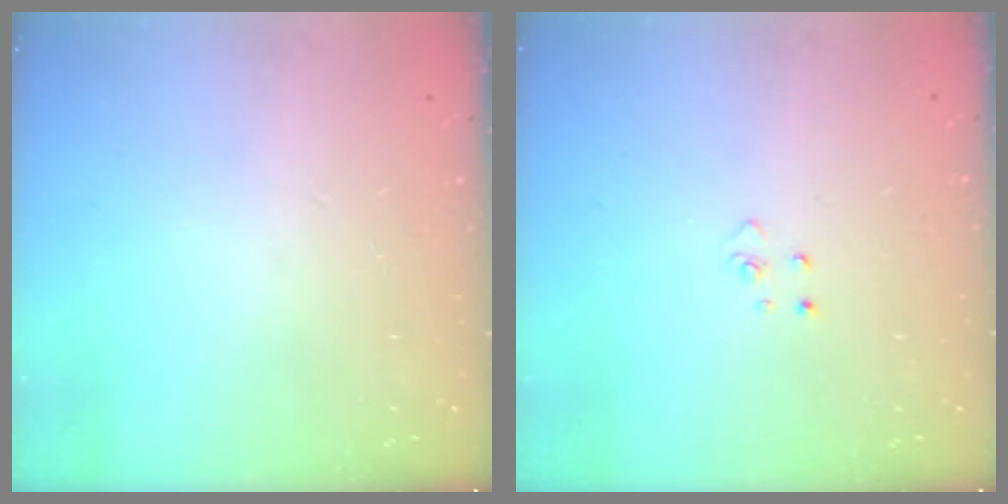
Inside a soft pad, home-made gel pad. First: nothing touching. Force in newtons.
{"total": 2.8, "press": 2.8, "slide": 0.3}